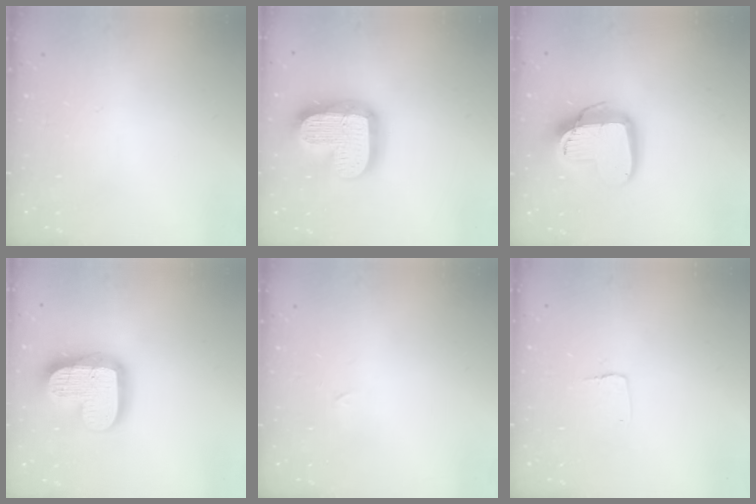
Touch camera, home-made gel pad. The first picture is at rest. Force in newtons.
{"total": 21.5, "press": 21.4, "slide": 1.8}
{"total": 15.8, "press": 15.8, "slide": 1.3}
{"total": 19.0, "press": 19.0, "slide": 1.6}
{"total": 0.0}
{"total": 3.1, "press": 3.1, "slide": 0.3}